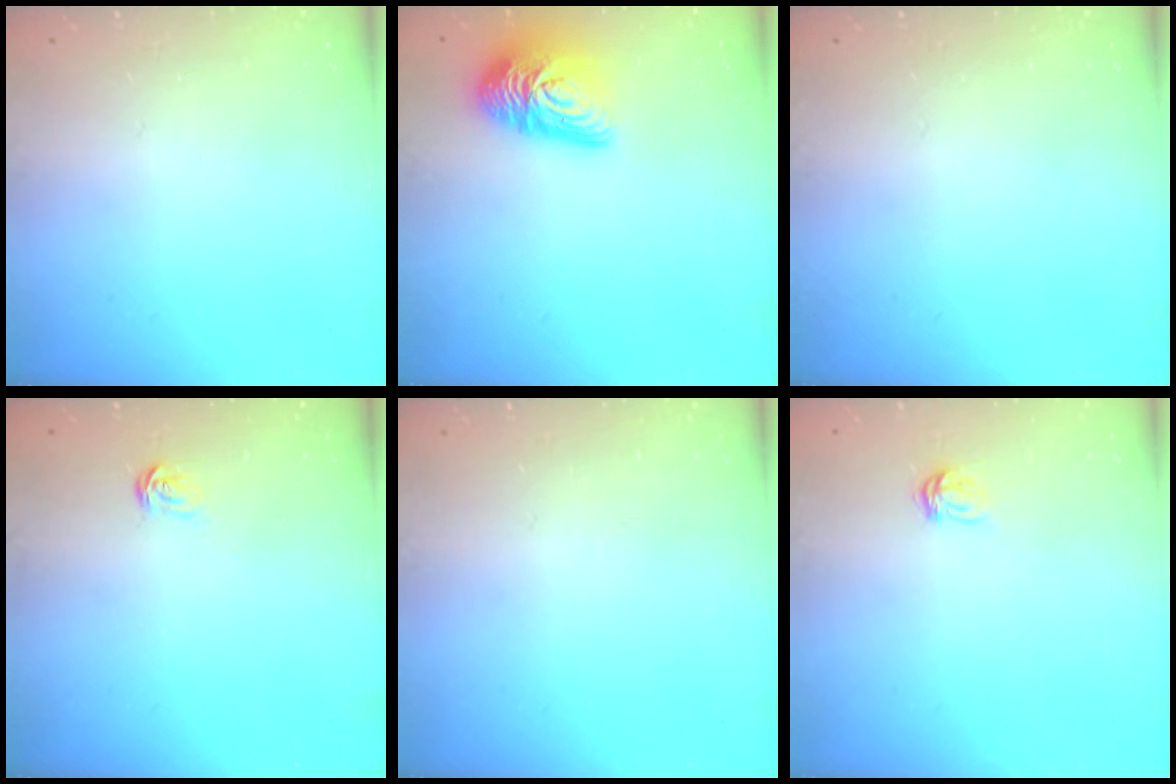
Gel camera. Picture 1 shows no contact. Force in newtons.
{"total": 13.7, "press": 13.7, "slide": 0.9}
{"total": 0.0}
{"total": 2.3, "press": 2.3, "slide": 0.2}
{"total": 0.0}
{"total": 3.7, "press": 3.7, "slide": 0.4}